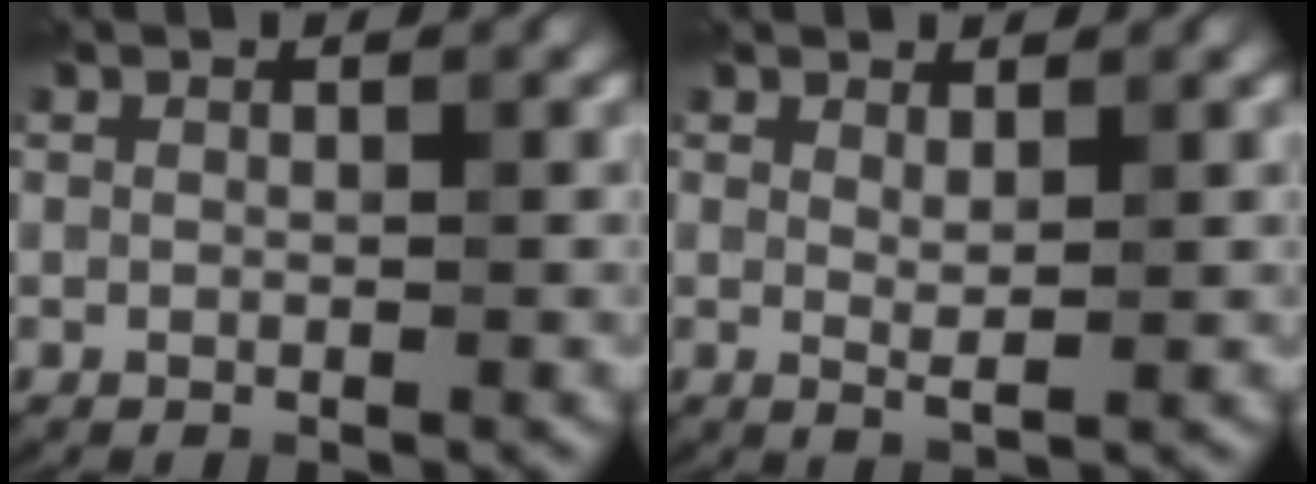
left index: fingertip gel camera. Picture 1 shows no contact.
{"total": 1.3, "force": [0.8, 0.2, 1.0], "torque": [-0.018, -0.006, 0.014]}